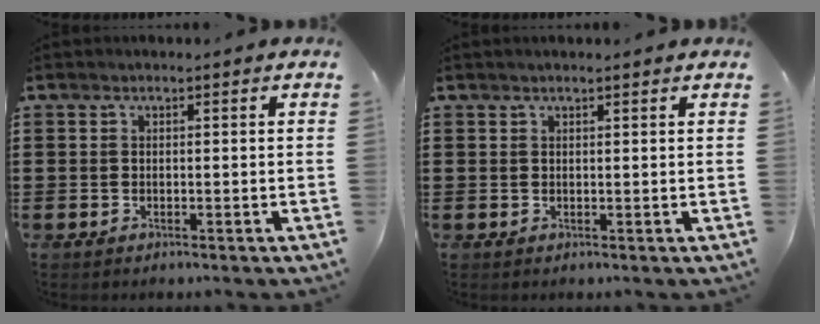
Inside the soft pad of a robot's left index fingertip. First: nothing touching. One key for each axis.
{"total": 0.9, "fx": 0.7, "fy": 0.0, "fz": 0.6, "tx": -0.011, "ty": -0.002, "tz": 0.013}